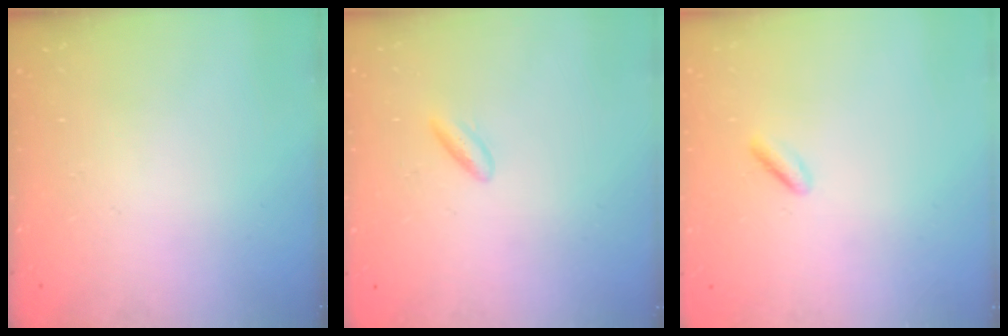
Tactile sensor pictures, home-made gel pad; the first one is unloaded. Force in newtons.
{"total": 2.8, "press": 2.6, "slide": 1.3}
{"total": 1.4, "press": 1.2, "slide": 0.8}